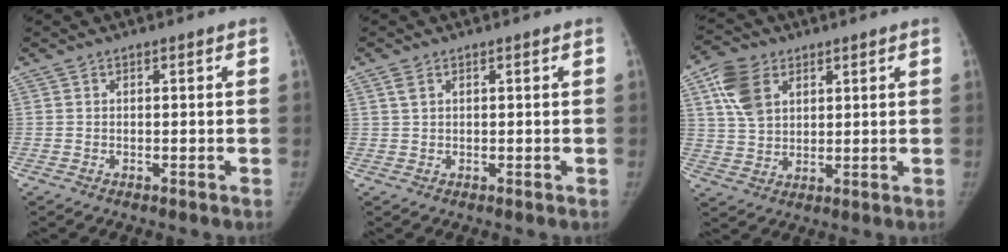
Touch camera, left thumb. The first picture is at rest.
{"total": 1.6, "force": [0.9, 0.9, 1.1], "torque": [-0.026, 0.004, 0.022]}
{"total": 9.5, "force": [4.2, 6.6, 5.5], "torque": [-0.092, -0.008, 0.082]}